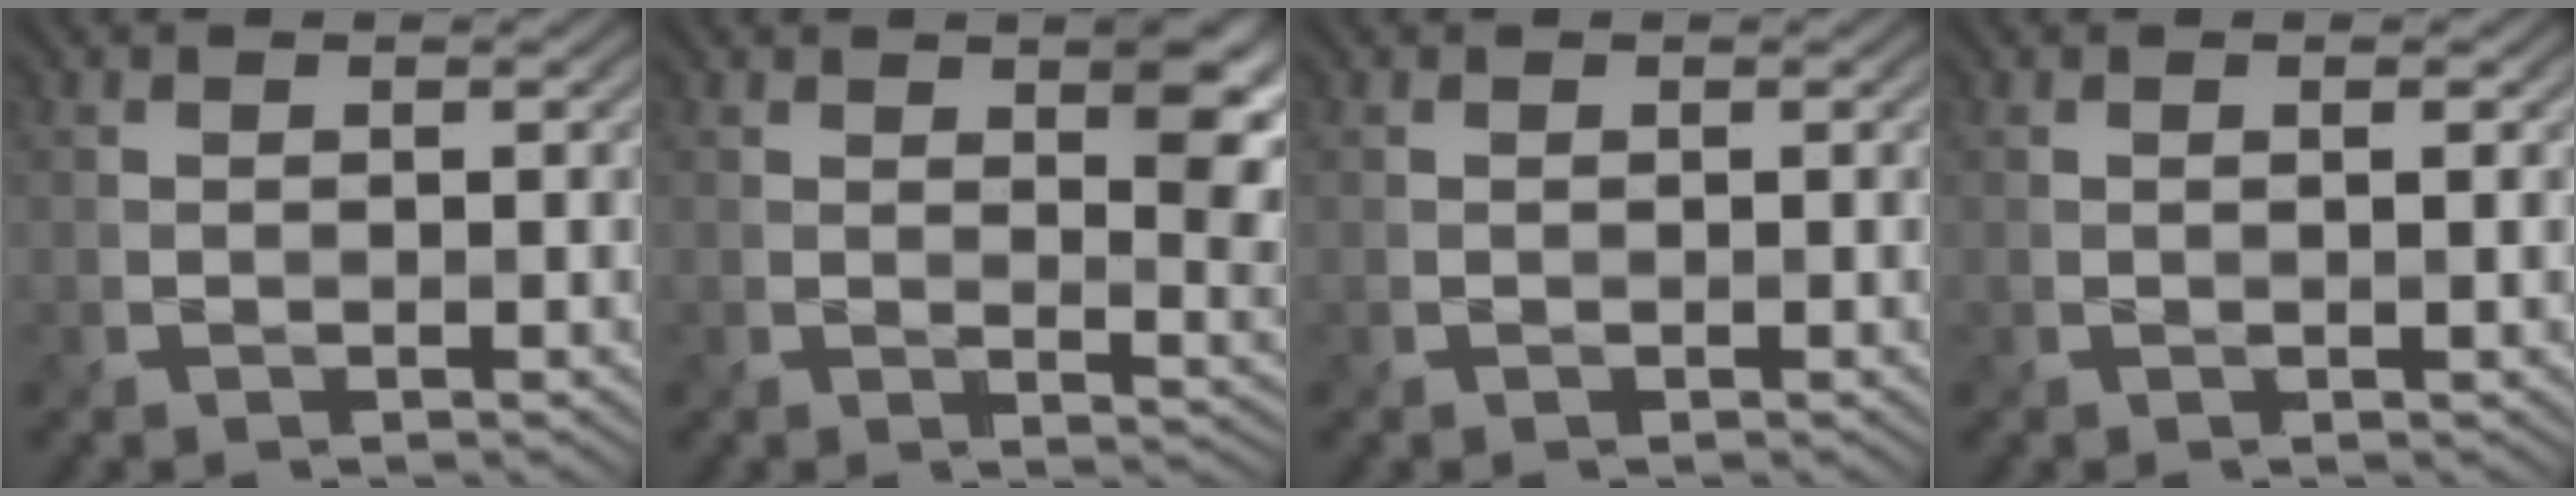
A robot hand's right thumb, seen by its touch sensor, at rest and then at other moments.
{"total": 7.2, "force": [2.8, 2.5, 6.2], "torque": [-0.085, -0.001, 0.048]}
{"total": 0.0}
{"total": 0.9, "force": [0.0, -0.1, 0.9], "torque": [-0.015, 0.001, -0.001]}